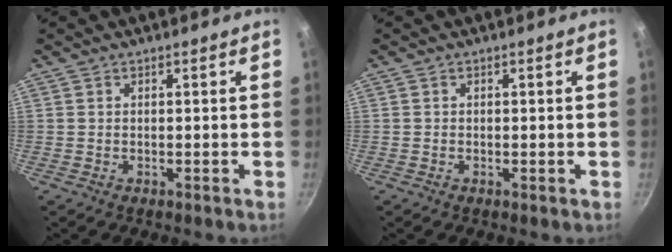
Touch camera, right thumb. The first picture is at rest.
{"total": 0.0}